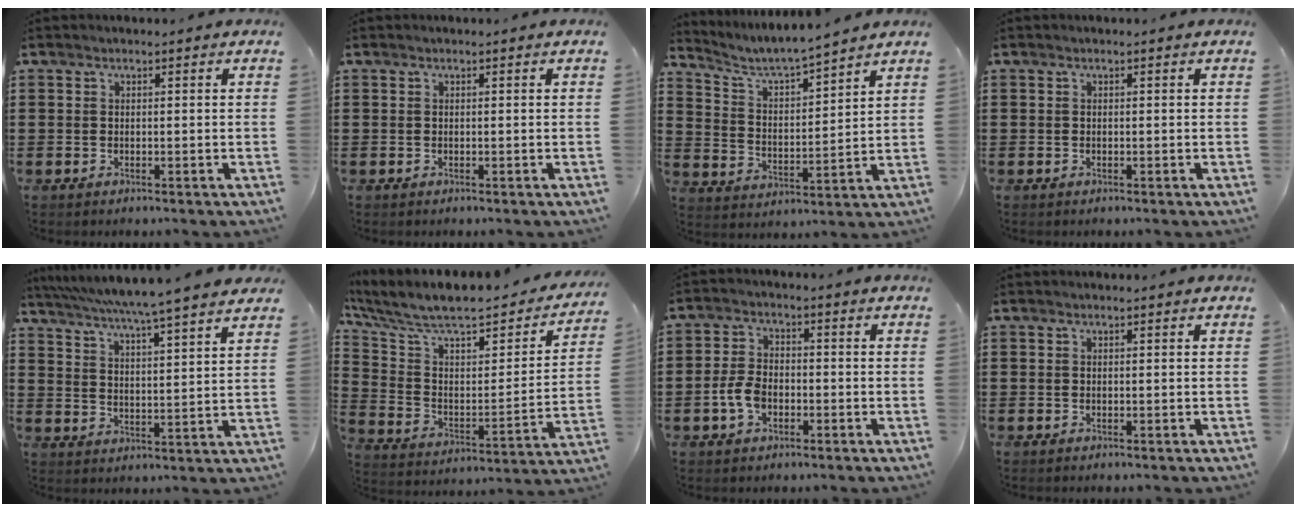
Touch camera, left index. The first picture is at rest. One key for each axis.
{"total": 0.0}
{"total": 4.8, "fx": 4.5, "fy": -0.1, "fz": 1.7, "tx": -0.056, "ty": -0.035, "tz": 0.070}
{"total": 0.0}
{"total": 5.8, "fx": 5.1, "fy": -1.5, "fz": 2.4, "tx": -0.068, "ty": -0.043, "tz": 0.082}
{"total": 8.6, "fx": 6.9, "fy": 2.1, "fz": 4.6, "tx": -0.123, "ty": -0.058, "tz": 0.114}
{"total": 5.0, "fx": -1.6, "fy": 3.0, "fz": 3.6, "tx": -0.091, "ty": -0.002, "tz": -0.035}
{"total": 0.0}